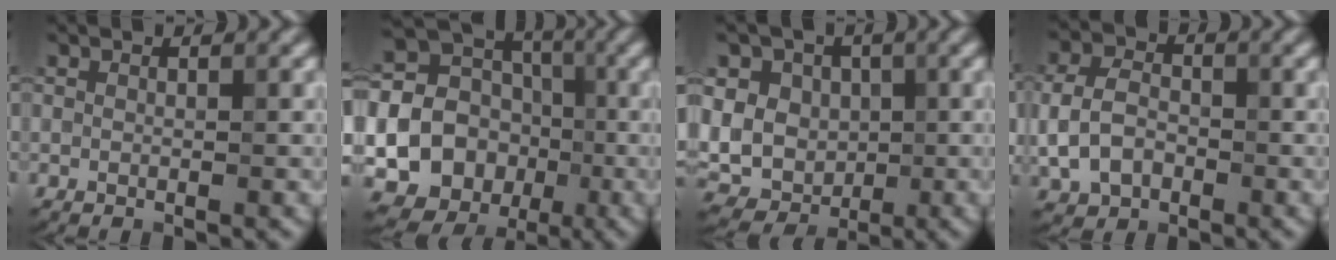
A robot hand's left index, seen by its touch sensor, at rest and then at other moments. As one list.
[{"total": 22.9, "force": [-3.5, 21.4, 7.4], "torque": [-0.180, -0.002, -0.106]}, {"total": 13.6, "force": [2.0, 11.4, 7.1], "torque": [-0.138, 0.043, 0.008]}, {"total": 4.1, "force": [-0.9, 2.9, 2.7], "torque": [-0.064, 0.004, -0.018]}]